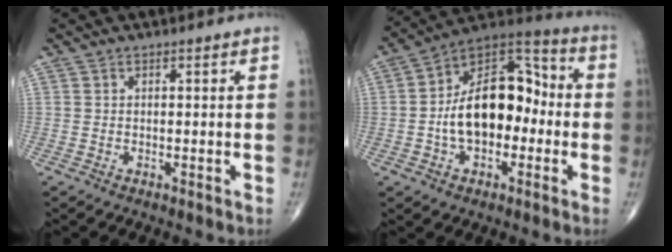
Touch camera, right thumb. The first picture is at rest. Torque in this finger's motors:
{"motor_torque": [1.60, 1.78, 1.49, -0.35, 0.17]}